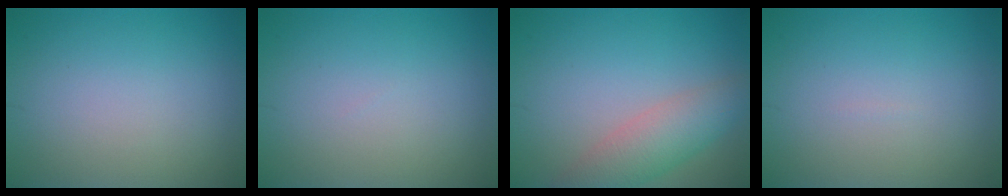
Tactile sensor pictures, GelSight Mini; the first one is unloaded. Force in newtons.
{"total": 0.0}
{"total": 4.2, "press": 4.2, "slide": 0.2}
{"total": 0.0}